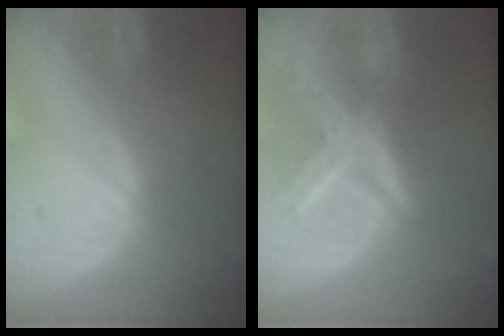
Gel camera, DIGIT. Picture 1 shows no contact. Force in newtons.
{"total": 8.5, "press": 7.3, "slide": 4.2}